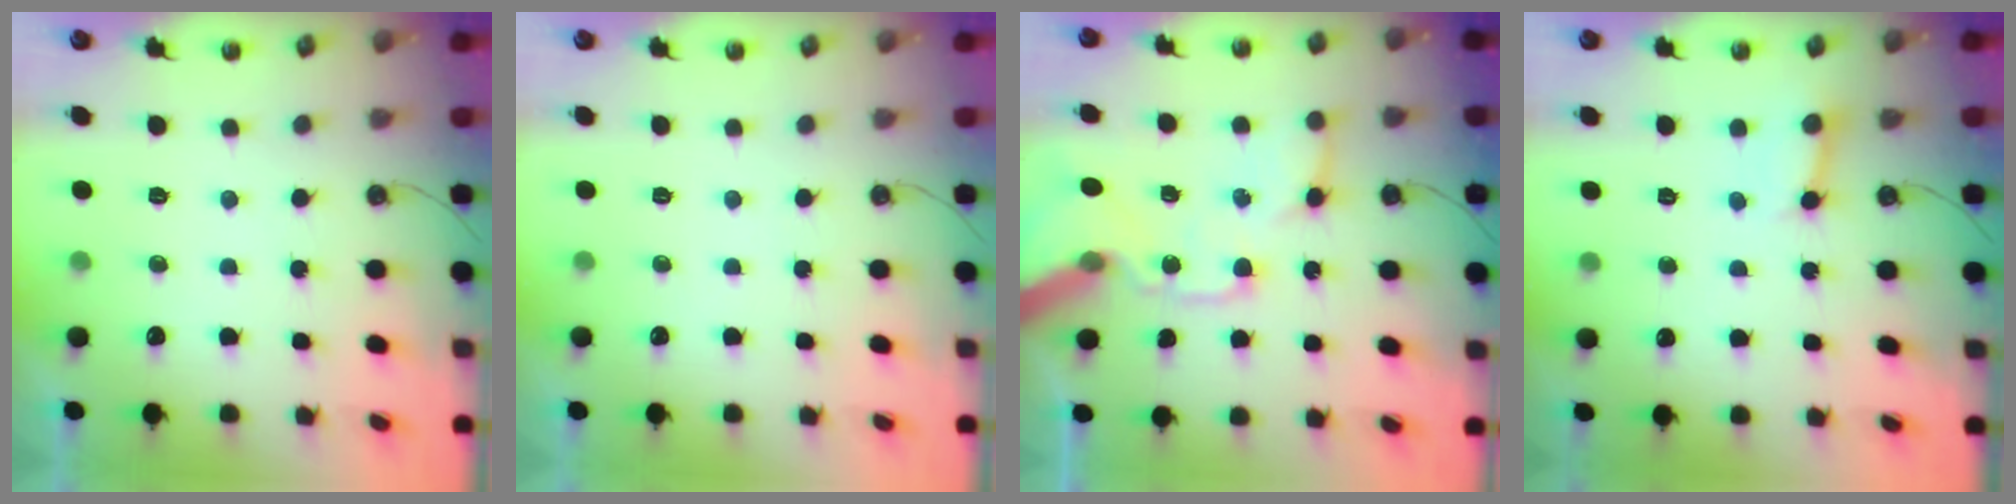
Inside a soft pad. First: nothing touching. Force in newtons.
{"total": 0.0}
{"total": 20.5, "press": 20.3, "slide": 3.2}
{"total": 4.0, "press": 4.0, "slide": 0.6}